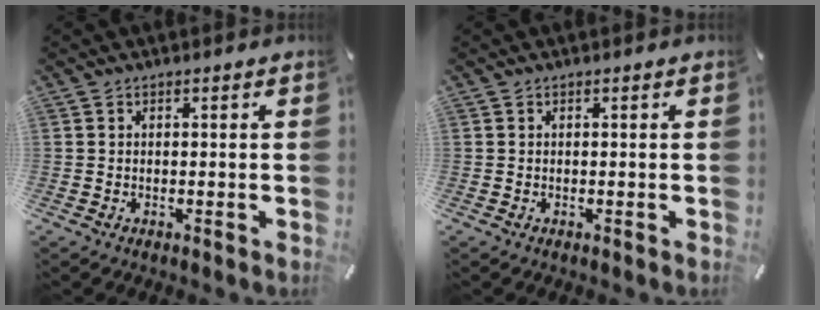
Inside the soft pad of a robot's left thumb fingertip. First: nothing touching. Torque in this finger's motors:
{"motor_torque": [0.00, 0.00, -0.03, 0.15, 0.00]}